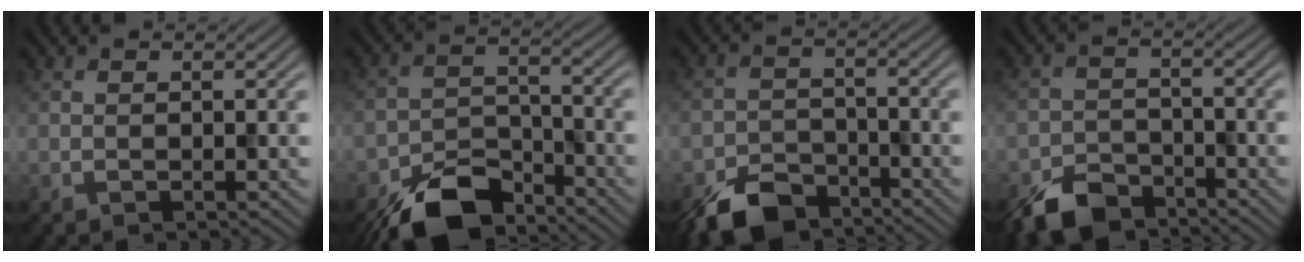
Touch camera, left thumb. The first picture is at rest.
{"total": 10.2, "force": [-7.9, 4.2, 4.8], "torque": [-0.085, -0.008, -0.152]}
{"total": 7.7, "force": [-6.1, 3.4, 3.1], "torque": [-0.059, -0.010, -0.122]}
{"total": 6.8, "force": [-5.5, 3.0, 2.6], "torque": [-0.050, -0.007, -0.114]}